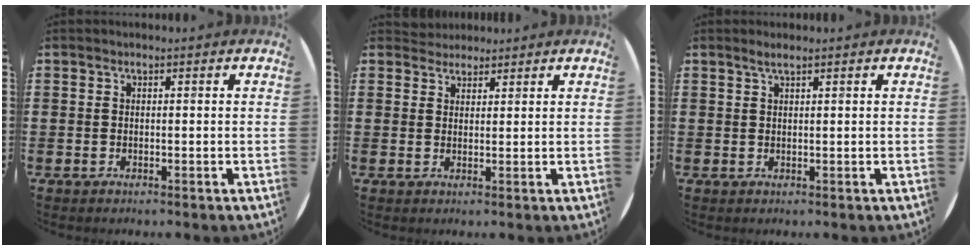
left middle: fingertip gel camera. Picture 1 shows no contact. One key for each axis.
{"total": 2.2, "fx": 2.1, "fy": 0.7, "fz": -0.2, "tx": -0.002, "ty": 0.001, "tz": 0.041}
{"total": 1.3, "fx": 1.0, "fy": 0.0, "fz": 0.8, "tx": -0.016, "ty": 0.001, "tz": 0.019}